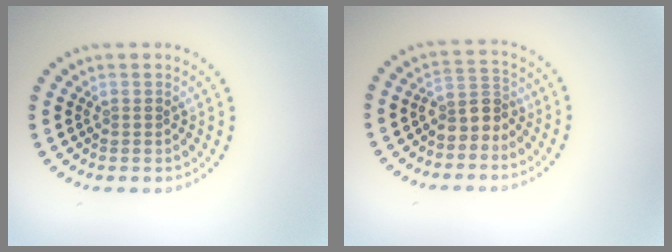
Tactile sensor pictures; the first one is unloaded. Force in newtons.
{"total": 2.4, "press": 1.9, "slide": 1.4}